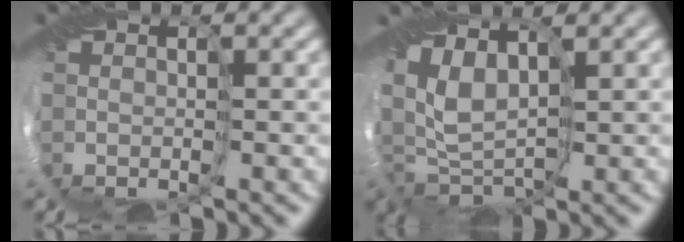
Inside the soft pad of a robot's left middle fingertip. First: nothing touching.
{"total": 5.3, "force": [0.0, 3.4, 4.1], "torque": [-0.097, 0.009, -0.004]}